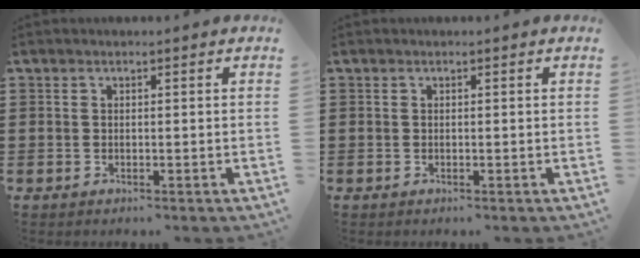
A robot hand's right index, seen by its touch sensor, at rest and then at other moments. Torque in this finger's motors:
{"motor_torque": [-0.10, 0.09, 0.00, 0.00]}